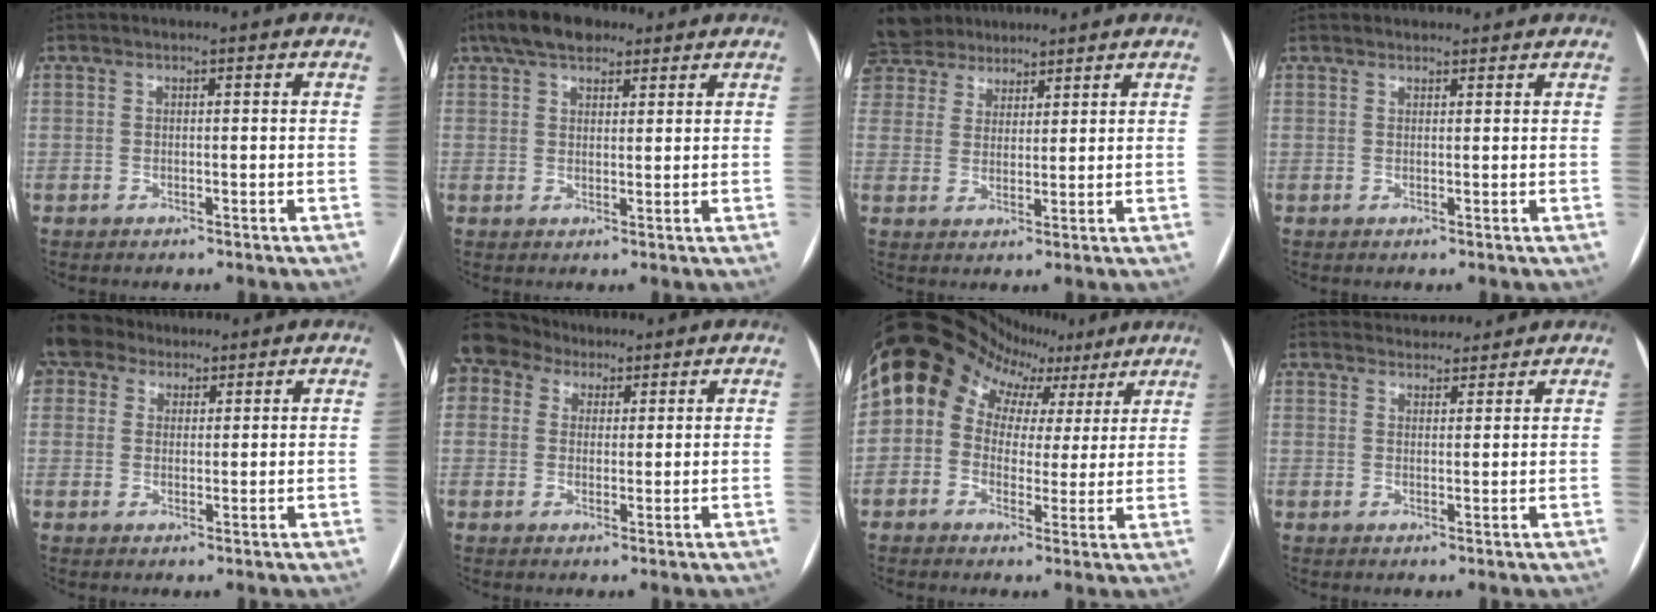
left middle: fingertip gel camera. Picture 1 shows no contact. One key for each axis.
{"total": 7.2, "fx": 5.1, "fy": 3.3, "fz": 3.8, "tx": -0.071, "ty": 0.026, "tz": 0.088}
{"total": 12.0, "fx": 9.8, "fy": 6.5, "fz": 2.4, "tx": -0.072, "ty": 0.039, "tz": 0.183}
{"total": 2.2, "fx": 2.1, "fy": 0.8, "fz": 0.2, "tx": -0.003, "ty": 0.018, "tz": 0.030}
{"total": 7.5, "fx": 5.3, "fy": 5.0, "fz": 1.5, "tx": -0.036, "ty": 0.035, "tz": 0.104}
{"total": 8.6, "fx": 5.6, "fy": 6.3, "fz": 1.9, "tx": -0.043, "ty": 0.045, "tz": 0.107}
{"total": 15.5, "fx": 7.0, "fy": 12.0, "fz": 6.8, "tx": -0.108, "ty": 0.077, "tz": 0.098}
{"total": 6.6, "fx": 6.4, "fy": 1.5, "fz": 0.9, "tx": -0.009, "ty": 0.021, "tz": 0.085}